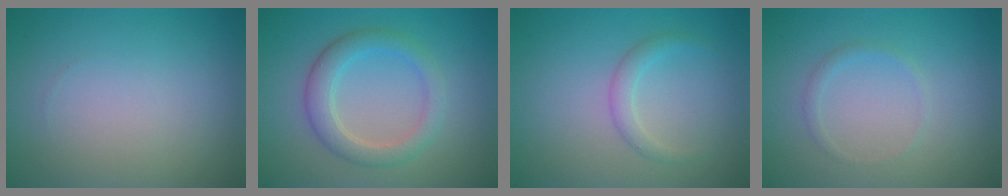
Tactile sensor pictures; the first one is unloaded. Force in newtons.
{"total": 3.5, "press": 3.5, "slide": 0.4}
{"total": 1.5, "press": 1.5, "slide": 0.1}
{"total": 0.9, "press": 0.9, "slide": 0.1}